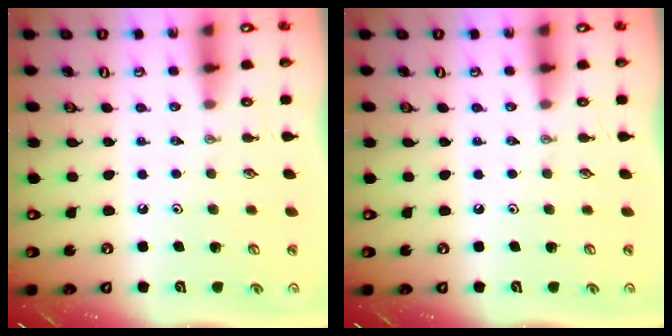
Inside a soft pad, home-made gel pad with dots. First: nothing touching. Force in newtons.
{"total": 0.0}